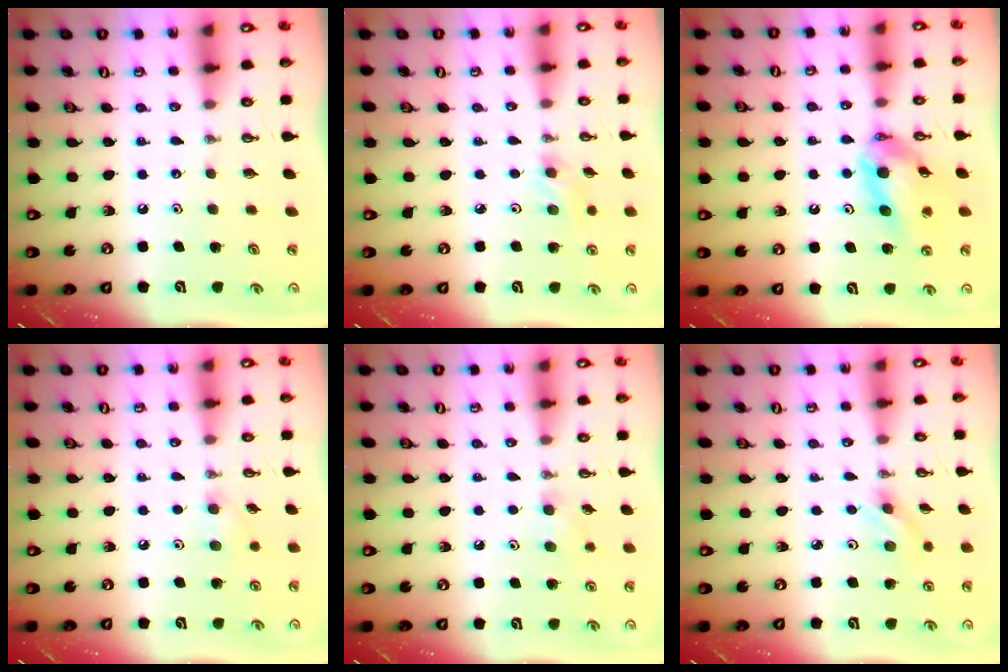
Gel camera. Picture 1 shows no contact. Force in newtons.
{"total": 3.4, "press": 3.4, "slide": 0.5}
{"total": 10.9, "press": 10.9, "slide": 1.2}
{"total": 6.4, "press": 6.3, "slide": 1.6}
{"total": 5.2, "press": 4.9, "slide": 1.7}
{"total": 2.6, "press": 2.3, "slide": 1.1}